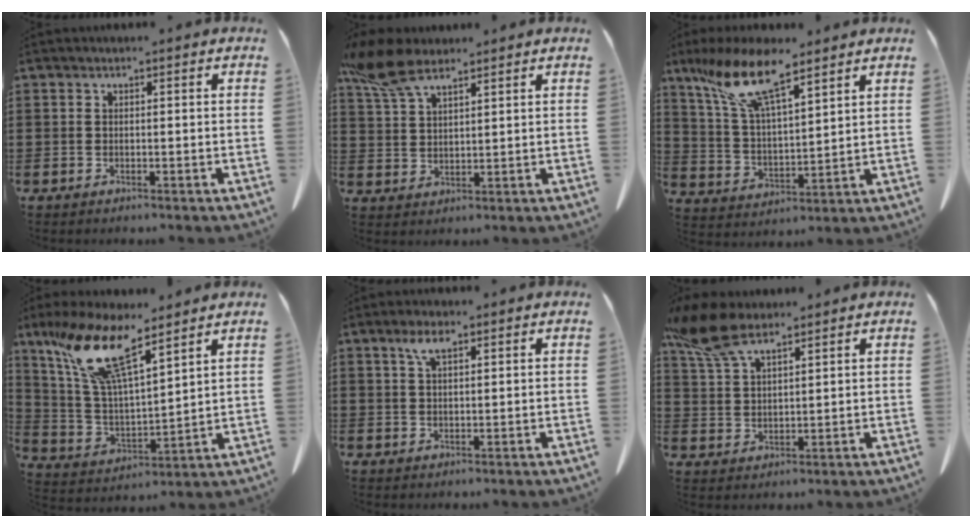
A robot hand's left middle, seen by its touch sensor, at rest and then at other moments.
{"total": 8.3, "force": [5.8, 3.2, 4.9], "torque": [-0.119, -0.008, 0.109]}
{"total": 12.6, "force": [8.8, 3.3, 8.4], "torque": [-0.199, -0.023, 0.153]}
{"total": 13.6, "force": [9.1, 3.3, 9.6], "torque": [-0.229, -0.031, 0.156]}
{"total": 3.5, "force": [2.0, 1.1, 2.7], "torque": [-0.061, 0.006, 0.034]}
{"total": 9.4, "force": [6.7, 3.7, 5.6], "torque": [-0.134, -0.009, 0.125]}